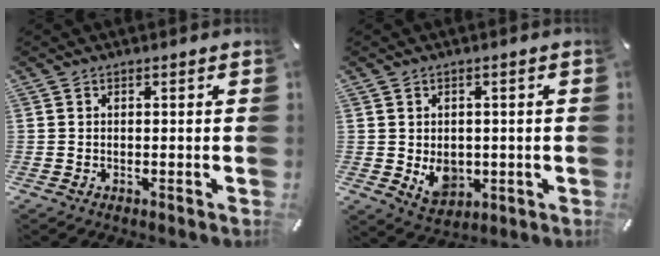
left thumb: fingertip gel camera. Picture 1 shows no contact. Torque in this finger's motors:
{"motor_torque": [0.67, 1.74, 0.22, -0.21, 0.05]}